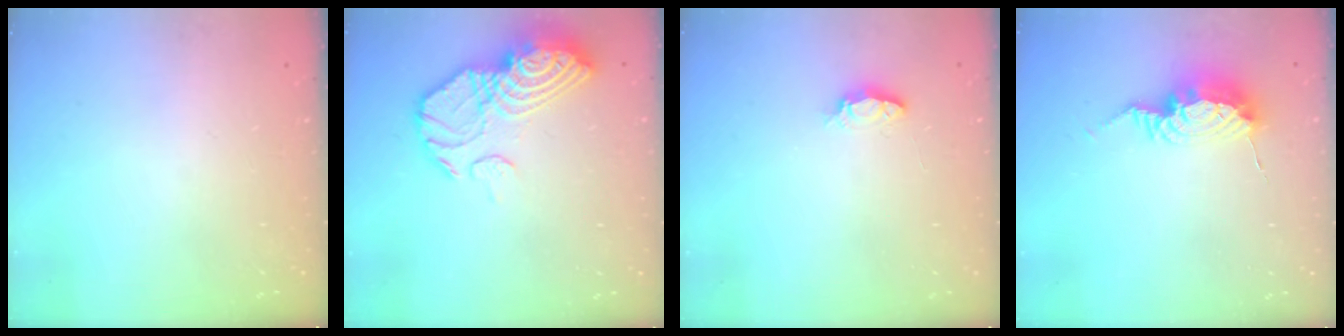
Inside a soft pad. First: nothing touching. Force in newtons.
{"total": 19.4, "press": 16.7, "slide": 9.9}
{"total": 3.4, "press": 3.4, "slide": 0.5}
{"total": 10.5, "press": 10.4, "slide": 1.1}